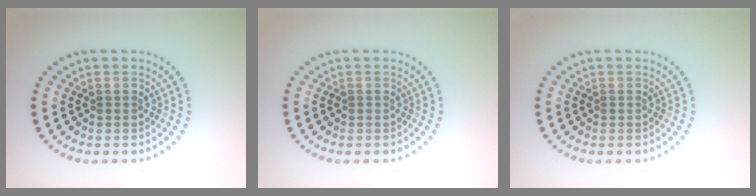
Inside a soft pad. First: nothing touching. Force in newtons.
{"total": 0.0}
{"total": 0.0}